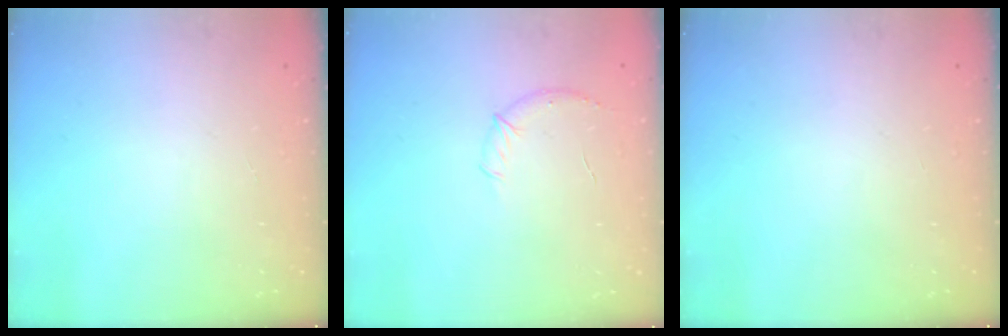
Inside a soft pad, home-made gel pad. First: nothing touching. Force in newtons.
{"total": 8.0, "press": 7.8, "slide": 1.5}
{"total": 0.0}